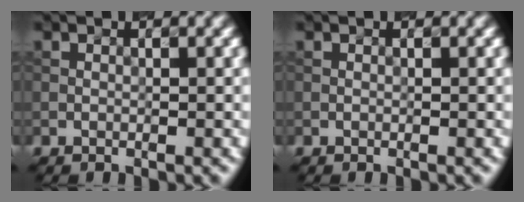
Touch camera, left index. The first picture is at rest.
{"total": 0.0}